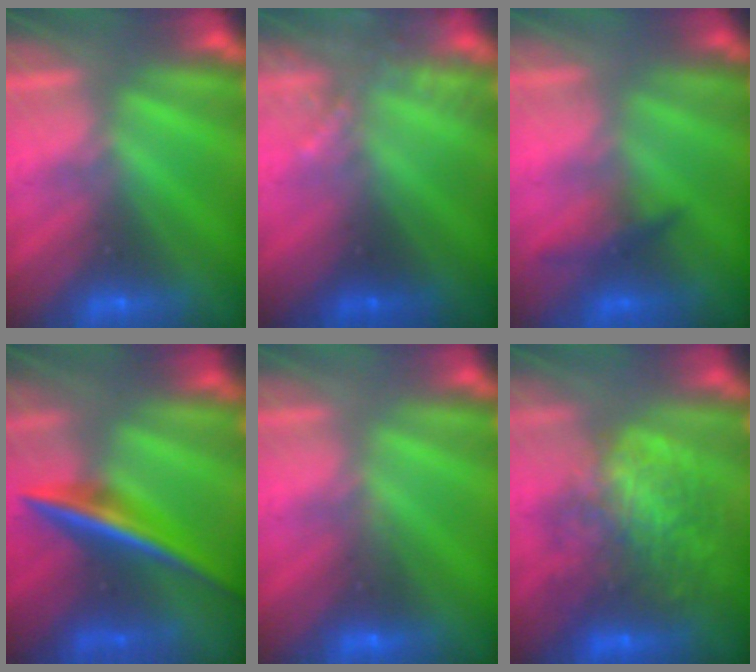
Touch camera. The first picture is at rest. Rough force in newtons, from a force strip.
{"total": 2.1}
{"total": 1.8}
{"total": 7.6}
{"total": 3.0}
{"total": 5.8}